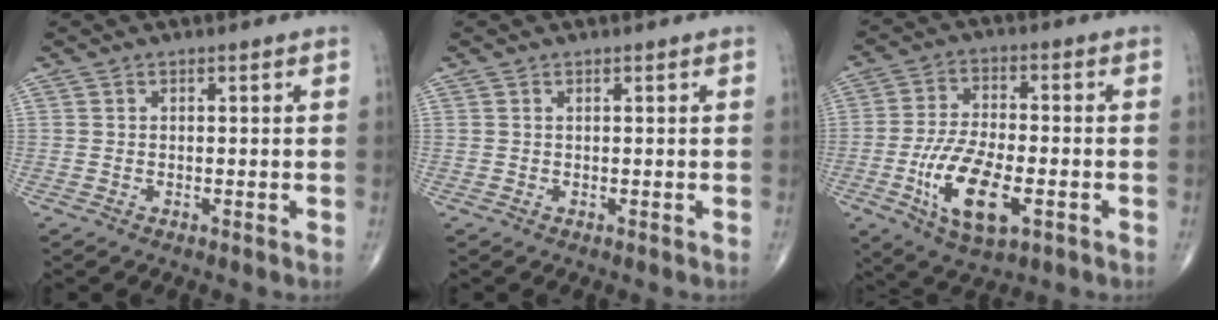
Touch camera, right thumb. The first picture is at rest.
{"total": 0.0}
{"total": 13.5, "force": [-4.3, 5.9, 11.3], "torque": [-0.214, 0.005, -0.073]}